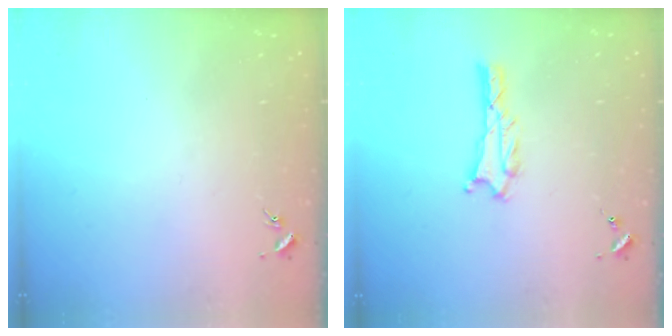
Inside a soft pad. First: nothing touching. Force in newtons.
{"total": 2.0, "press": 2.0, "slide": 0.3}